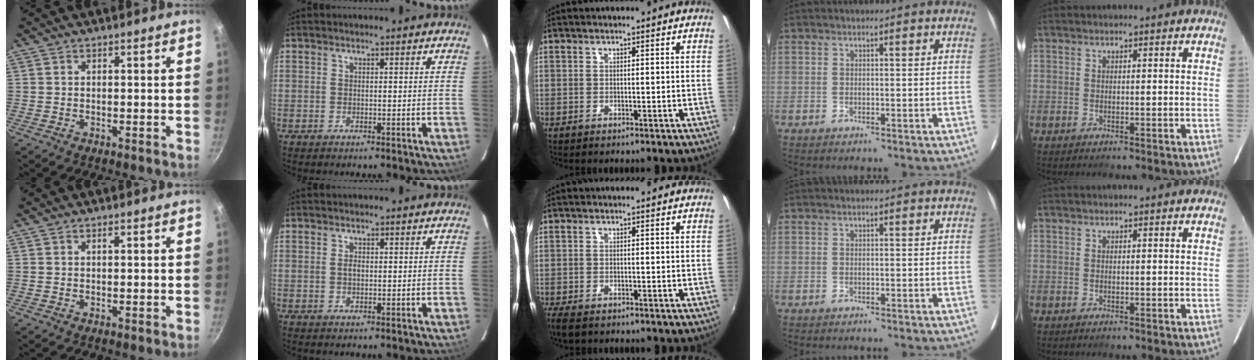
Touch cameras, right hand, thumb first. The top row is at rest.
{"thumb": {"total": 0.5, "force": [0.3, 0.2, 0.4], "torque": [-0.005, 0.001, 0.006]}, "index": {"total": 1.1, "force": [0.1, 0.7, 0.8], "torque": [-0.015, 0.003, 0.002]}, "middle": {"total": 4.1, "force": [-3.0, 1.6, 2.2], "torque": [-0.054, -0.018, -0.055]}}